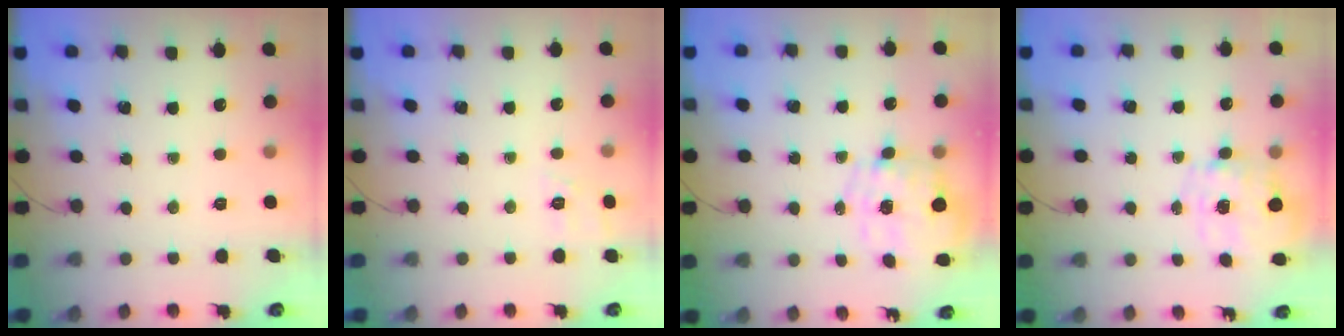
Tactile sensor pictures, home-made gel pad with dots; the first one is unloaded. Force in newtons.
{"total": 2.8, "press": 2.2, "slide": 1.7}
{"total": 2.3, "press": 2.0, "slide": 1.2}
{"total": 10.0, "press": 9.9, "slide": 1.0}